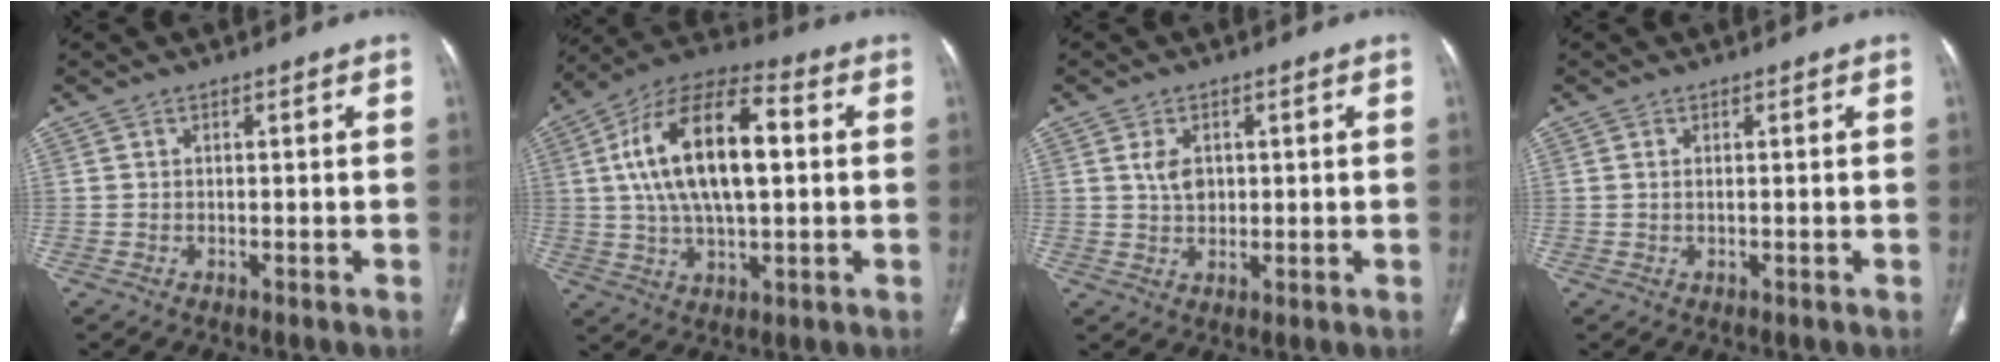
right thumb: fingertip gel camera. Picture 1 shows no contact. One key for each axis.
{"total": 20.0, "fx": 2.8, "fy": 9.2, "fz": 17.5, "tx": -0.311, "ty": 0.022, "tz": 0.041}
{"total": 3.9, "fx": 1.0, "fy": 2.7, "fz": 2.6, "tx": -0.036, "ty": -0.003, "tz": 0.021}
{"total": 0.6, "fx": 0.2, "fy": 0.2, "fz": 0.6, "tx": -0.019, "ty": 0.001, "tz": 0.004}